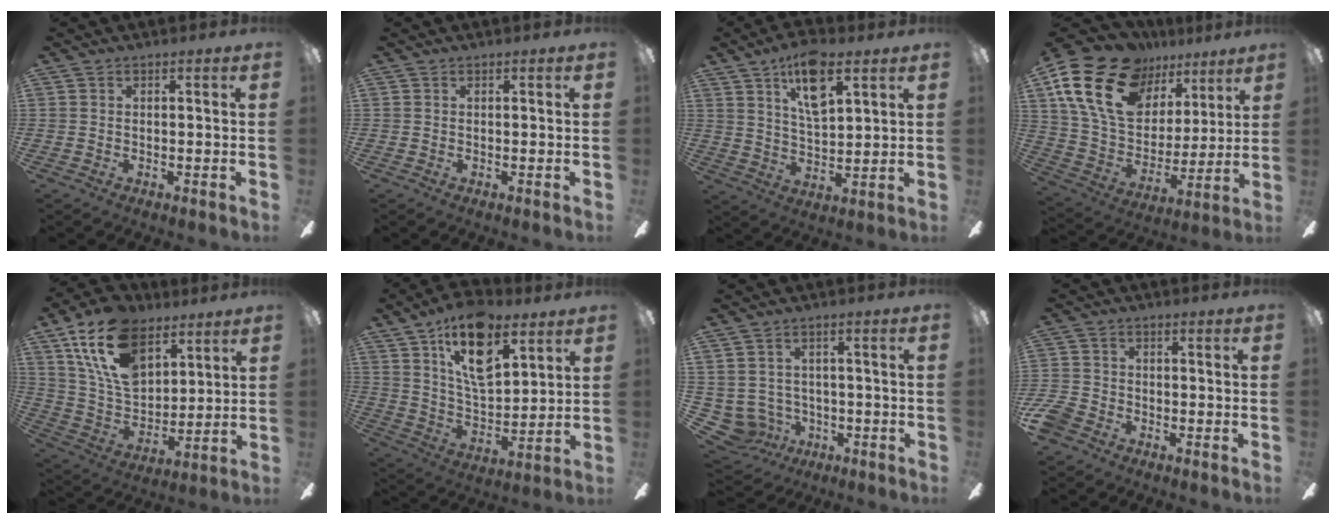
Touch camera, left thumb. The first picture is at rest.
{"total": 0.0}
{"total": 11.6, "force": [7.0, 4.4, 8.1], "torque": [-0.135, -0.023, 0.122]}
{"total": 22.0, "force": [12.8, 13.6, 11.8], "torque": [-0.233, -0.062, 0.237]}
{"total": 19.9, "force": [11.2, 11.8, 11.5], "torque": [-0.227, -0.037, 0.208]}
{"total": 17.8, "force": [10.5, 8.2, 11.8], "torque": [-0.212, -0.038, 0.180]}
{"total": 5.7, "force": [-0.7, 5.5, 1.3], "torque": [-0.074, -0.006, -0.011]}
{"total": 5.3, "force": [-3.2, 3.5, 2.3], "torque": [-0.065, 0.010, -0.065]}